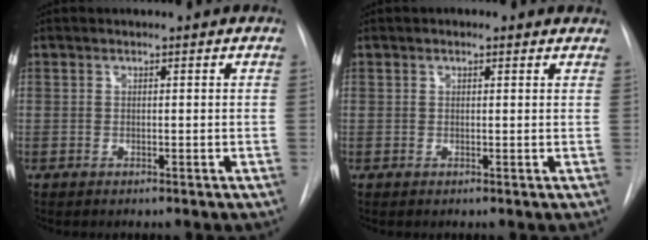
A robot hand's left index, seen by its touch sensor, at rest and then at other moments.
{"total": 1.6, "force": [1.2, 0.8, 0.9], "torque": [-0.013, 0.011, 0.011]}